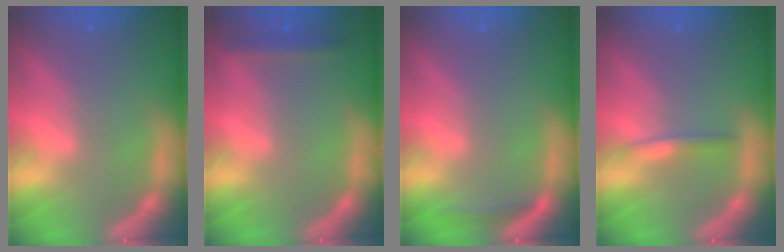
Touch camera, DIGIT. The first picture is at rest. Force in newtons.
{"total": 1.9}
{"total": 1.4}
{"total": 1.4}